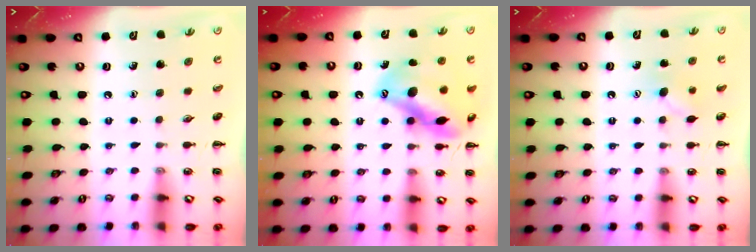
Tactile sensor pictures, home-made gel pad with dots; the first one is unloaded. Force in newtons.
{"total": 16.1, "press": 15.5, "slide": 4.3}
{"total": 5.4, "press": 5.2, "slide": 1.4}